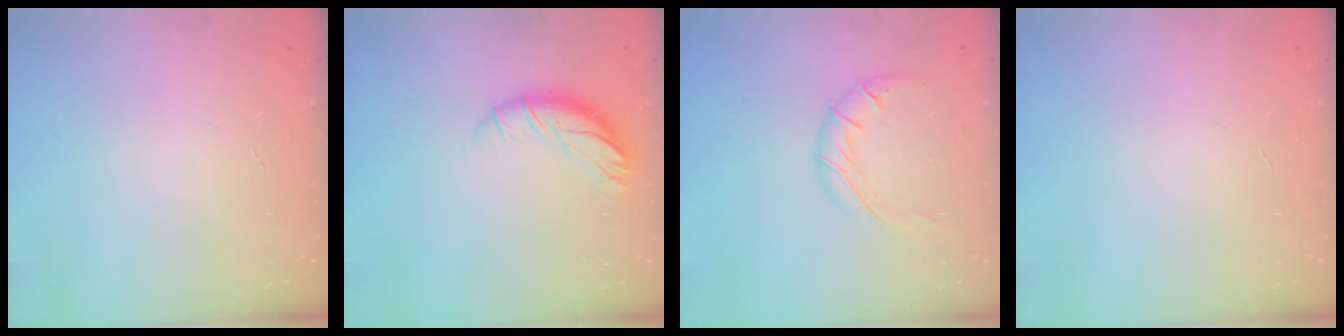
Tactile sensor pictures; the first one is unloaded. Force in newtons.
{"total": 10.9, "press": 10.6, "slide": 2.6}
{"total": 11.0, "press": 10.9, "slide": 1.8}
{"total": 0.0}